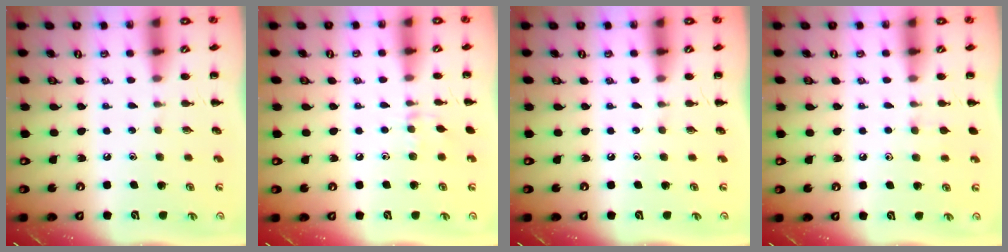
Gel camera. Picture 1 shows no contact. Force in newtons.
{"total": 4.7, "press": 4.4, "slide": 1.7}
{"total": 0.0}
{"total": 5.5, "press": 5.2, "slide": 1.8}